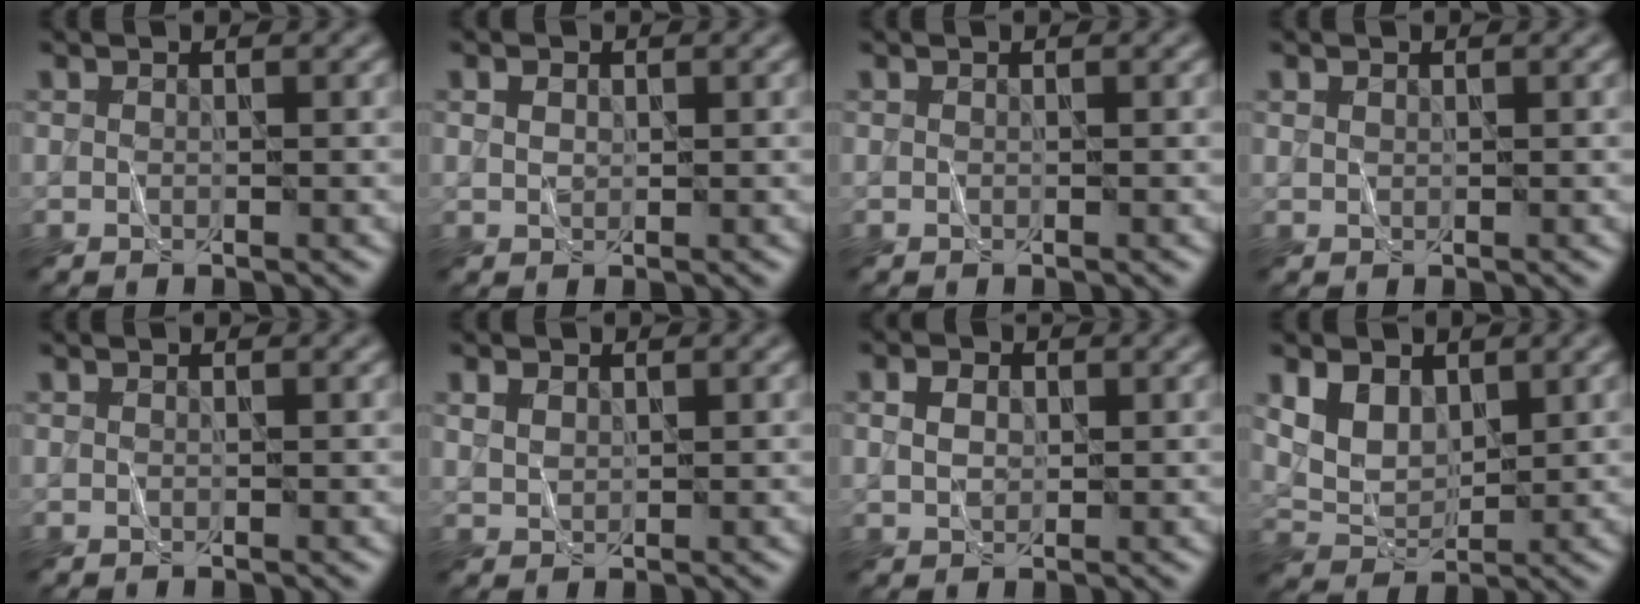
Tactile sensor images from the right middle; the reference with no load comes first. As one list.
[{"total": 1.1, "force": [0.4, 0.8, 0.7], "torque": [-0.012, 0.002, 0.008]}, {"total": 0.0}, {"total": 0.6, "force": [0.4, 0.3, 0.2], "torque": [-0.005, 0.001, 0.009]}, {"total": 0.0}, {"total": 1.7, "force": [0.9, 1.1, 0.9], "torque": [-0.020, 0.003, 0.019]}, {"total": 2.3, "force": [0.5, 1.7, 1.5], "torque": [-0.030, 0.003, 0.009]}, {"total": 3.7, "force": [1.7, 2.5, 2.2], "torque": [-0.050, -0.007, 0.035]}]